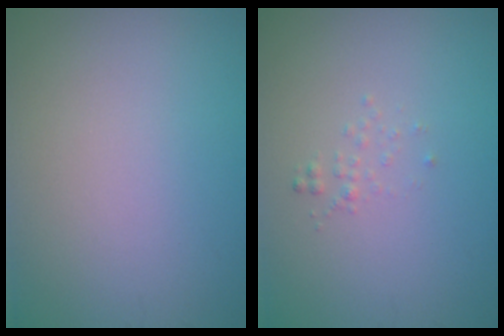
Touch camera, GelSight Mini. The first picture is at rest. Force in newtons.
{"total": 0.6, "press": 0.6, "slide": 0.1}